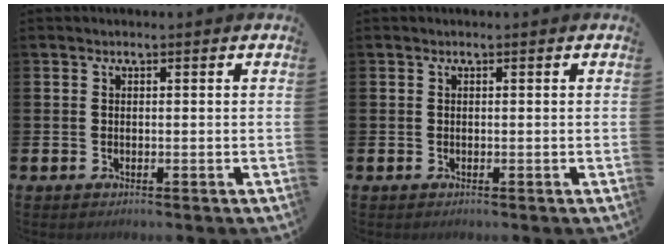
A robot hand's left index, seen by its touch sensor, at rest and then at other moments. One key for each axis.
{"total": 0.0}